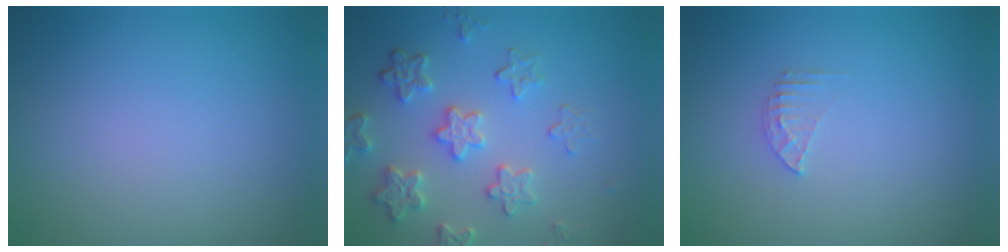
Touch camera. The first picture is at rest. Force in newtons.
{"total": 4.8, "press": 4.0, "slide": 2.6}
{"total": 1.3, "press": 1.3, "slide": 0.1}